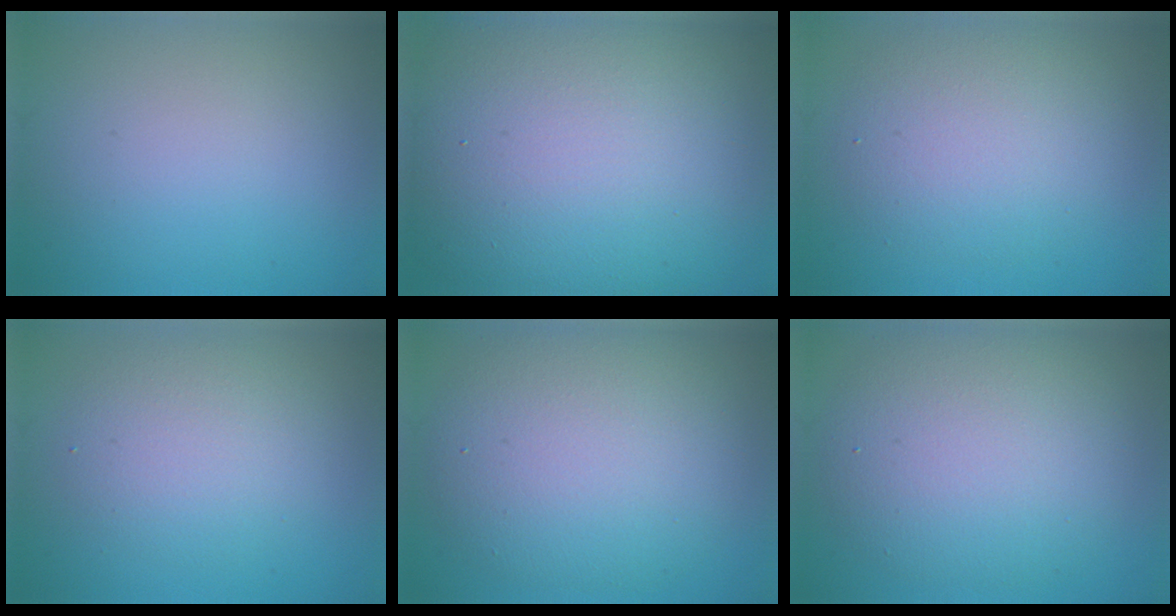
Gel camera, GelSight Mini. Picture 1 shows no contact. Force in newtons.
{"total": 18.1, "press": 18.1, "slide": 1.0}
{"total": 4.8, "press": 4.8, "slide": 0.1}
{"total": 3.7, "press": 3.7, "slide": 0.3}
{"total": 8.2, "press": 8.2, "slide": 0.8}
{"total": 7.8, "press": 7.8, "slide": 0.5}